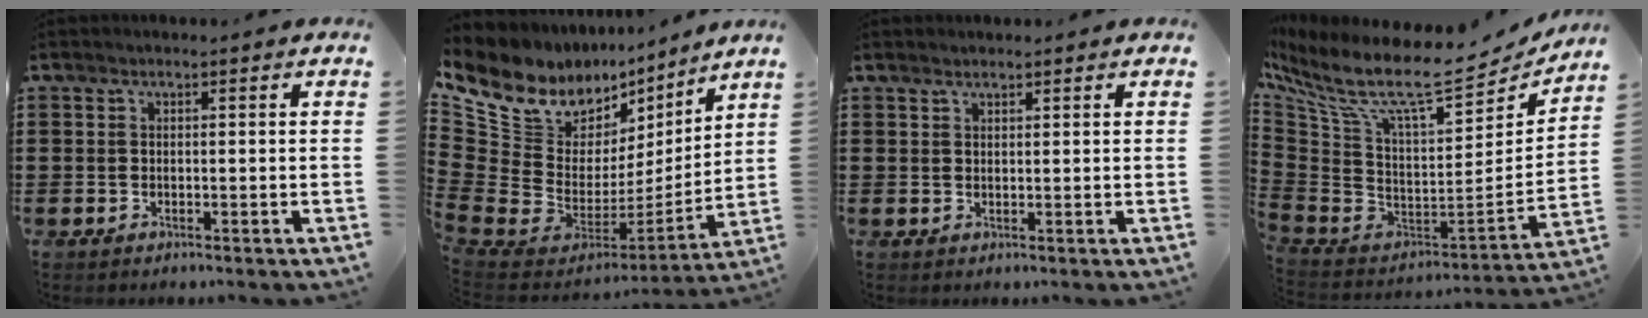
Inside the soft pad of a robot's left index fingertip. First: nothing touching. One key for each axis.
{"total": 11.2, "fx": 7.5, "fy": 7.3, "fz": 4.0, "tx": -0.121, "ty": -0.069, "tz": 0.134}
{"total": 1.1, "fx": 1.1, "fy": 0.3, "fz": 0.2, "tx": -0.005, "ty": 0.001, "tz": 0.021}
{"total": 12.6, "fx": 8.3, "fy": 3.3, "fz": 8.8, "tx": -0.197, "ty": -0.073, "tz": 0.132}